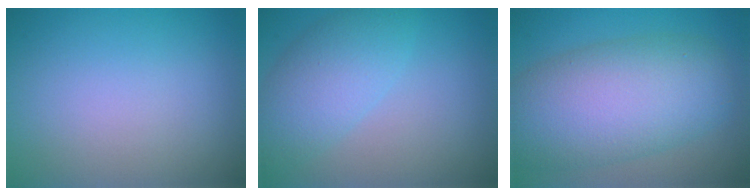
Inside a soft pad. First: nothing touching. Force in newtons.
{"total": 4.5, "press": 4.5, "slide": 0.0}
{"total": 10.2, "press": 10.1, "slide": 0.2}